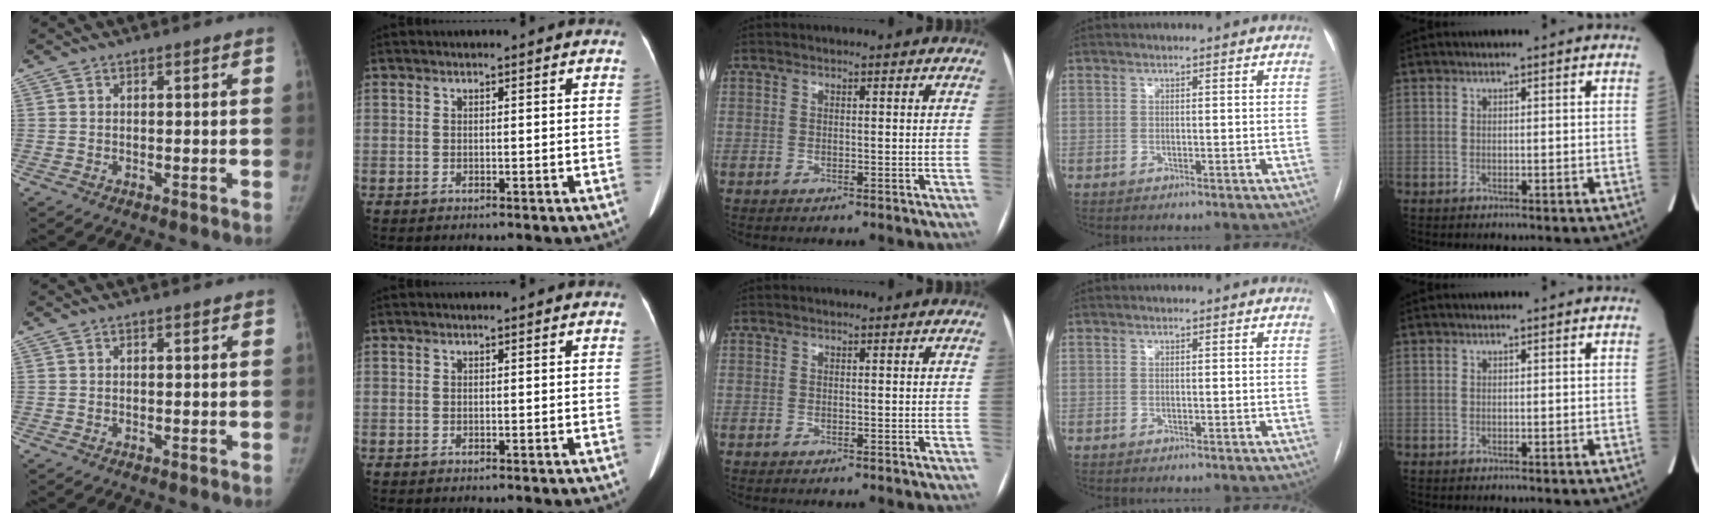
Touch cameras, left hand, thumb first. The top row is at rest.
{}